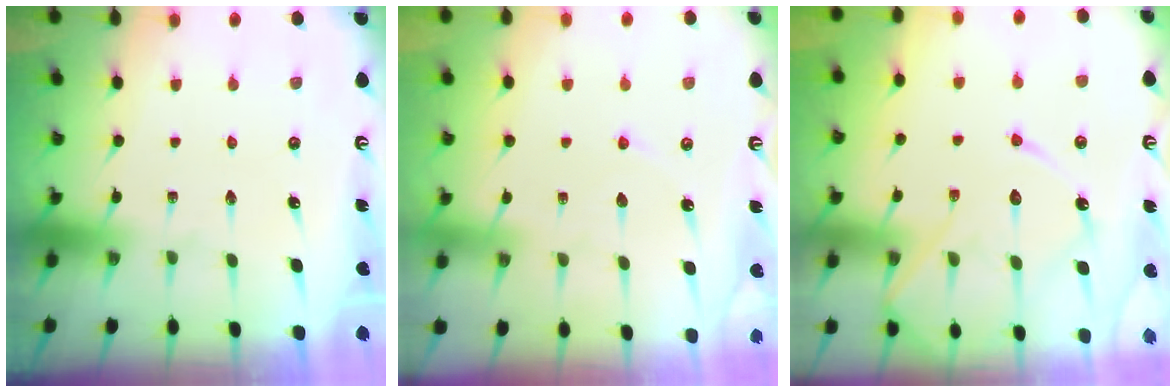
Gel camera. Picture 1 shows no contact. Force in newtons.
{"total": 3.6, "press": 3.6, "slide": 0.5}
{"total": 12.8, "press": 12.8, "slide": 1.1}